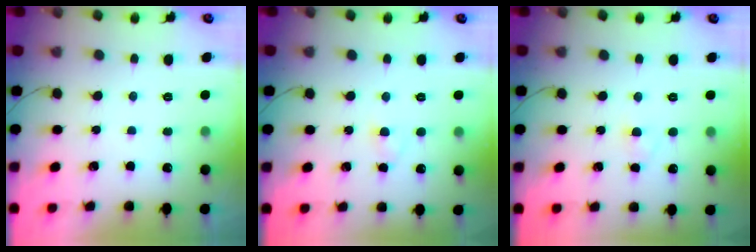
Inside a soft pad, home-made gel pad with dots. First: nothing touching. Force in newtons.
{"total": 2.1, "press": 1.9, "slide": 0.9}
{"total": 1.8, "press": 1.6, "slide": 0.9}